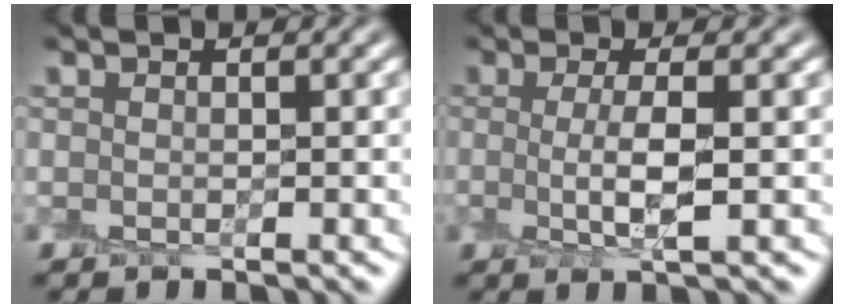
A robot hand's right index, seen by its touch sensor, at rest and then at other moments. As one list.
[{"total": 3.1, "force": [-0.1, 0.7, 3.0], "torque": [-0.060, 0.000, 0.001]}]